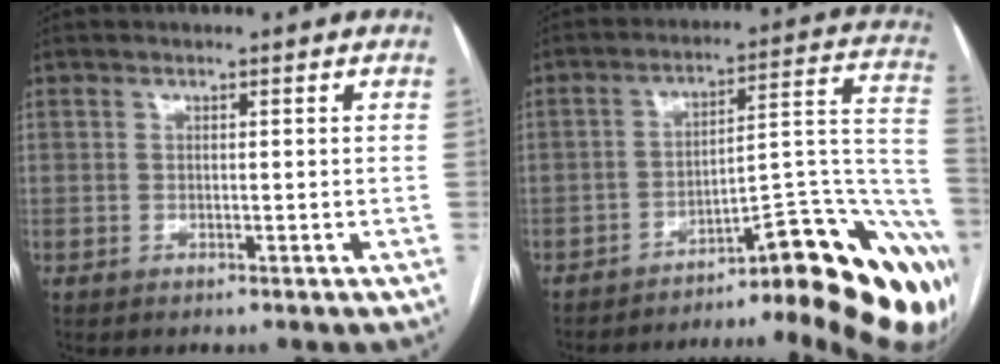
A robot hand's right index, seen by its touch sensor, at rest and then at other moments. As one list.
[{"total": 24.0, "force": [-16.3, 4.7, 17.0], "torque": [-0.110, 0.038, -0.212]}]